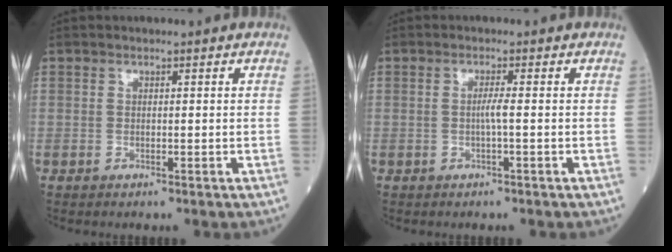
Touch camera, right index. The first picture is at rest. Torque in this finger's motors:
{"motor_torque": [0.25, 0.07, 0.17, 0.05]}